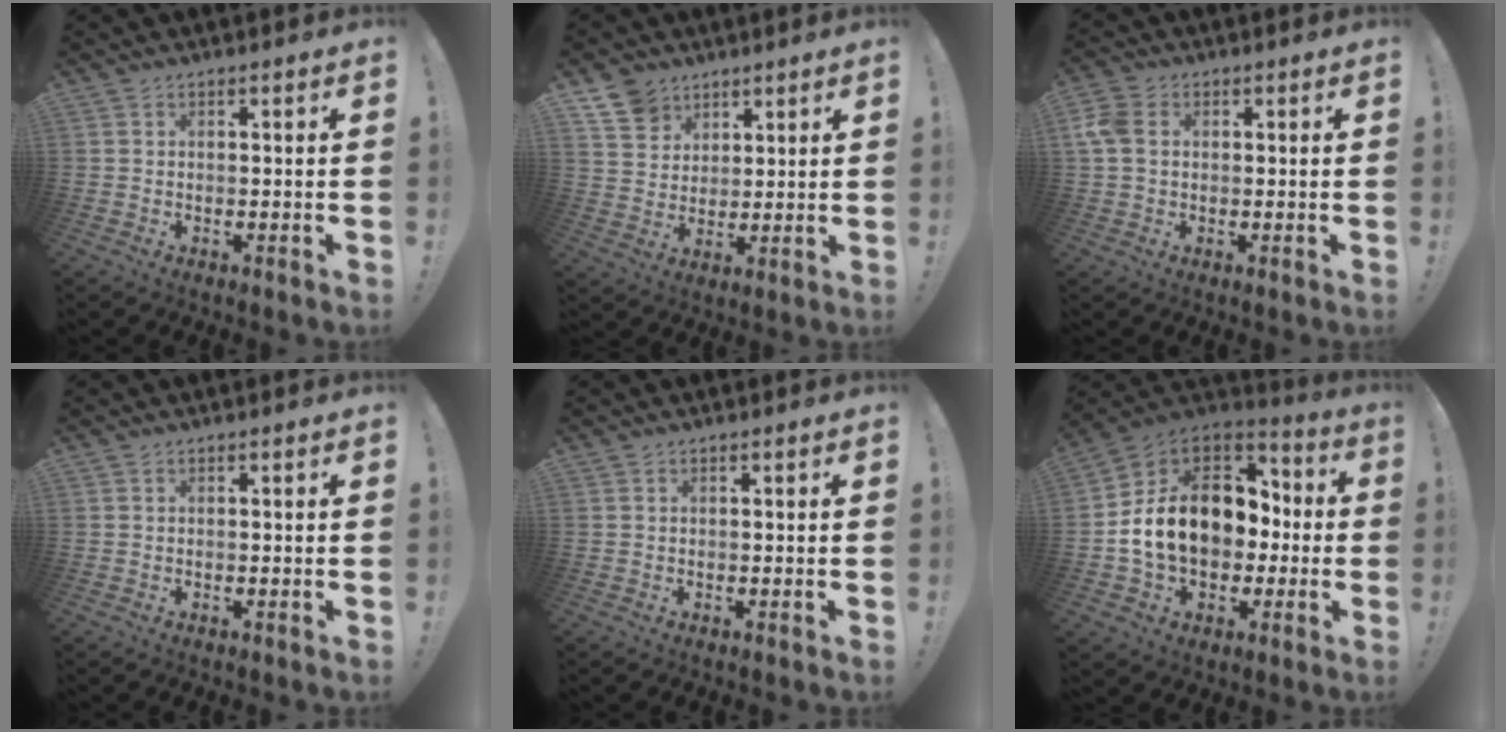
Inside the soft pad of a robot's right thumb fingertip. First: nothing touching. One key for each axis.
{"total": 9.2, "fx": 6.3, "fy": 6.5, "fz": 1.6, "tx": -0.022, "ty": -0.045, "tz": 0.125}
{"total": 7.3, "fx": 1.3, "fy": 5.5, "fz": 4.7, "tx": -0.104, "ty": 0.007, "tz": 0.027}
{"total": 0.0}
{"total": 0.0}
{"total": 19.1, "fx": 1.0, "fy": 14.2, "fz": 12.8, "tx": -0.208, "ty": 0.011, "tz": 0.037}